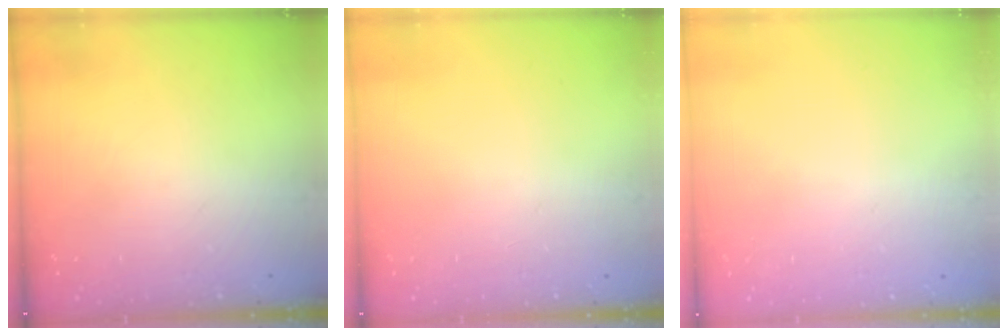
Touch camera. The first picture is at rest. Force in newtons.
{"total": 0.0}
{"total": 0.0}